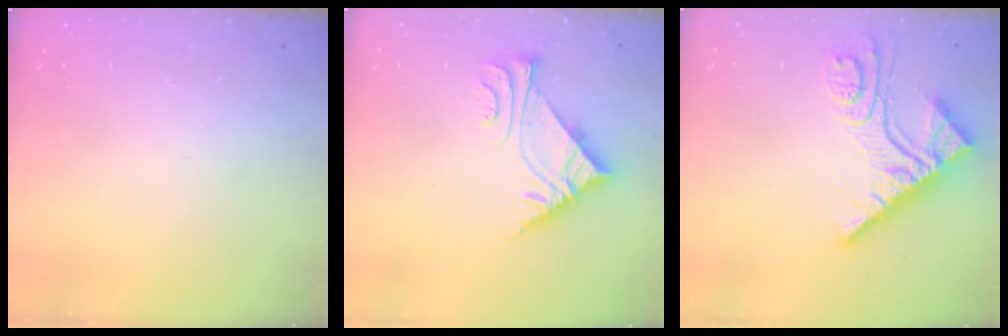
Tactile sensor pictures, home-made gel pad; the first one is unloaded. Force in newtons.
{"total": 6.4, "press": 6.4, "slide": 0.1}
{"total": 11.8, "press": 11.7, "slide": 0.9}